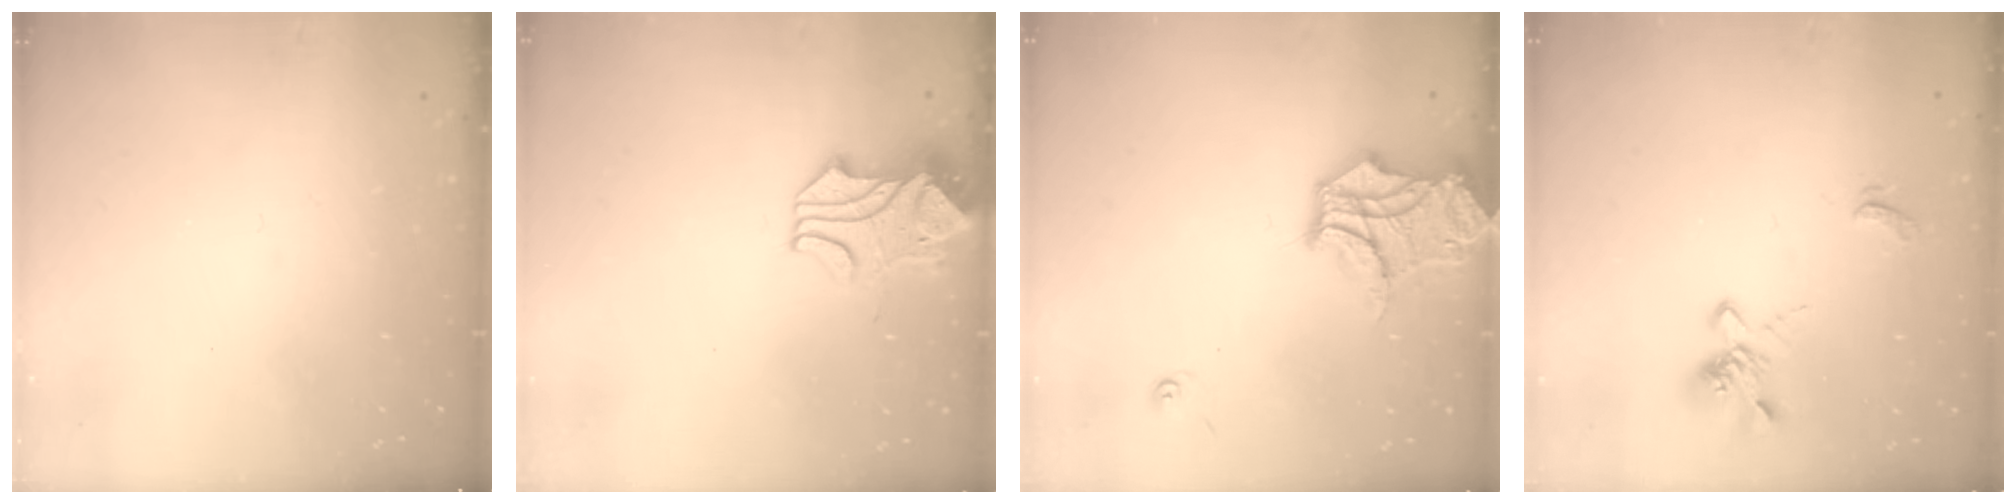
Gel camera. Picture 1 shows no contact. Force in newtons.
{"total": 2.8, "press": 2.5, "slide": 1.1}
{"total": 12.0, "press": 11.7, "slide": 2.6}
{"total": 2.4, "press": 2.0, "slide": 1.2}